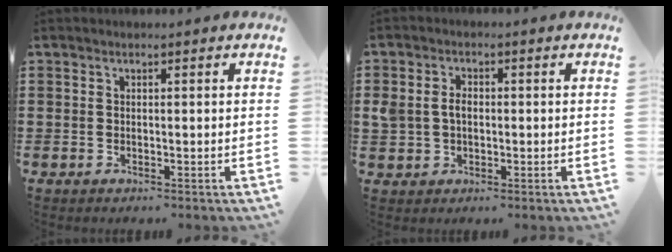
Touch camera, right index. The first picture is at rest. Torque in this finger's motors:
{"motor_torque": [0.11, 0.00, 0.12, 0.10]}